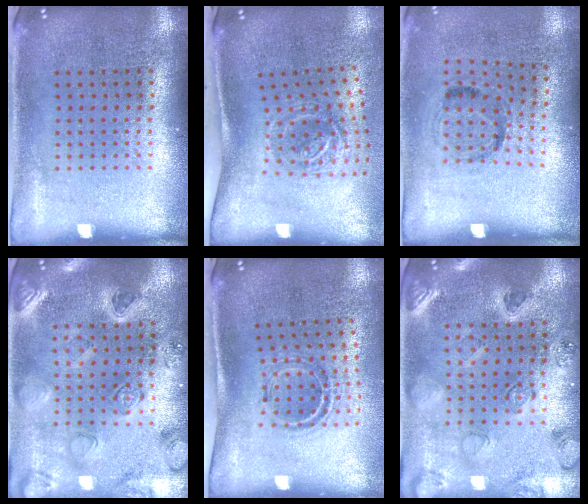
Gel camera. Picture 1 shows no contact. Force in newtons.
{"total": 2.0, "press": 1.3, "slide": 1.6}
{"total": 1.1, "press": 0.6, "slide": 0.9}
{"total": 2.3, "press": 2.3, "slide": 0.3}
{"total": 1.1, "press": 1.0, "slide": 0.4}
{"total": 1.1, "press": 1.1, "slide": 0.3}